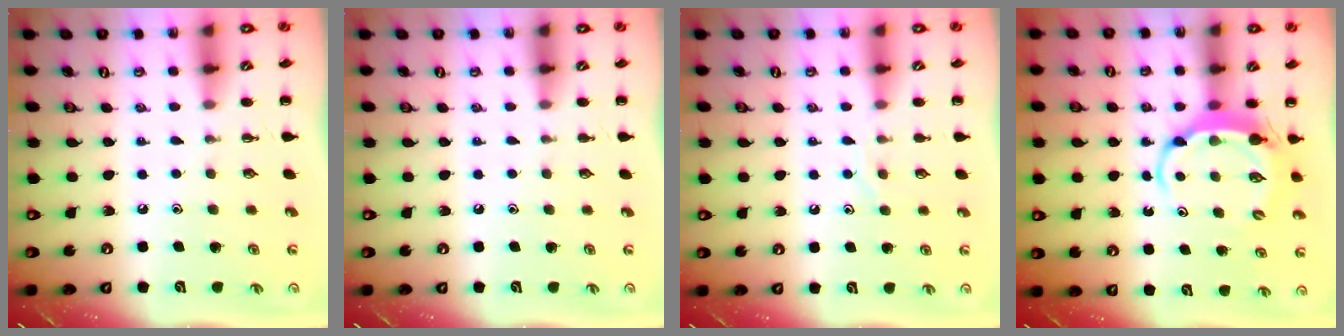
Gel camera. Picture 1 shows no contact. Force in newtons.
{"total": 0.0}
{"total": 6.2, "press": 6.2, "slide": 0.8}
{"total": 5.9, "press": 5.8, "slide": 0.7}